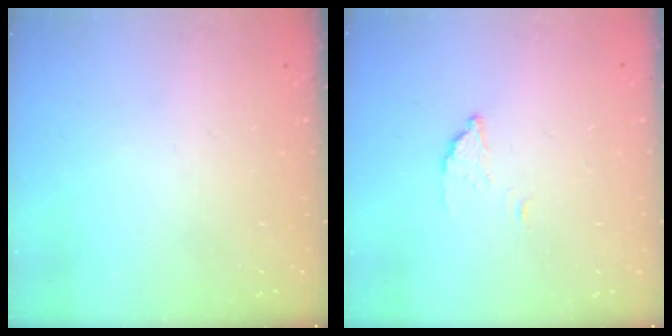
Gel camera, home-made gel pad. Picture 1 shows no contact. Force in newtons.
{"total": 2.2, "press": 2.2, "slide": 0.2}